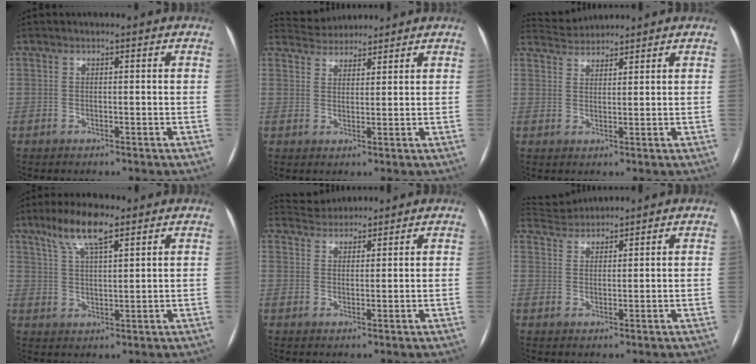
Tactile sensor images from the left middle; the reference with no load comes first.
{"total": 5.2, "force": [5.0, 1.3, 0.3], "torque": [-0.009, 0.026, 0.083]}
{"total": 3.9, "force": [3.9, 0.2, -0.3], "torque": [-0.003, 0.022, 0.073]}
{"total": 8.0, "force": [5.2, 1.7, 5.8], "torque": [-0.118, 0.013, 0.098]}
{"total": 4.6, "force": [4.5, 1.0, 0.1], "torque": [-0.007, 0.027, 0.077]}
{"total": 5.0, "force": [5.0, 0.2, 0.2], "torque": [-0.012, 0.027, 0.094]}